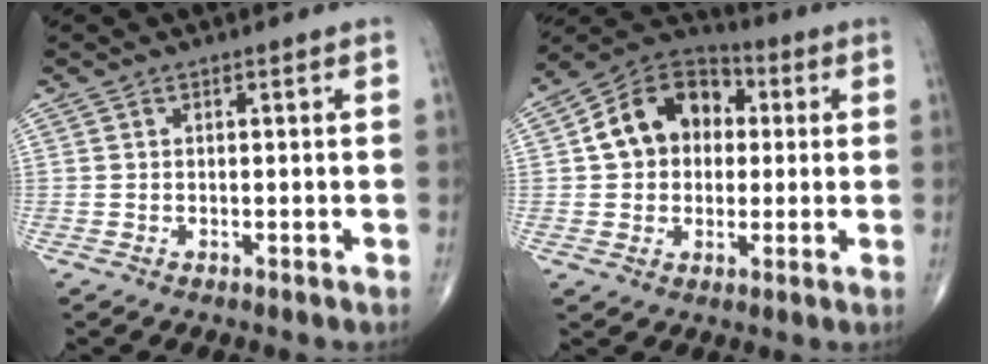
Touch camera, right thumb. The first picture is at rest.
{"total": 13.9, "force": [1.9, 10.8, 8.4], "torque": [-0.106, 0.025, 0.022]}